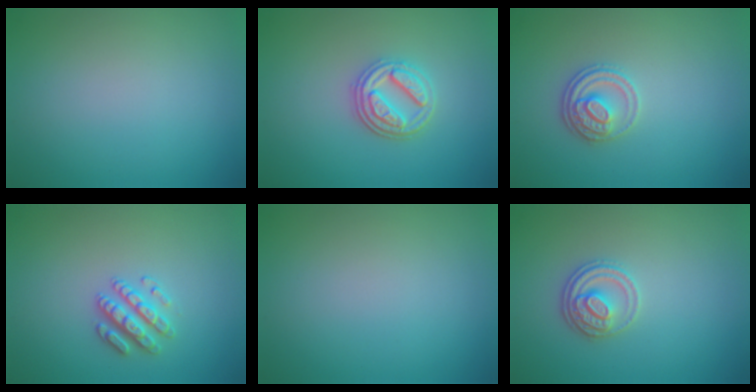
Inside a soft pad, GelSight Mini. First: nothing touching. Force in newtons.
{"total": 3.6, "press": 3.1, "slide": 1.7}
{"total": 2.7, "press": 2.5, "slide": 1.0}
{"total": 2.6, "press": 2.6, "slide": 0.6}
{"total": 0.0}
{"total": 2.7, "press": 2.5, "slide": 1.0}